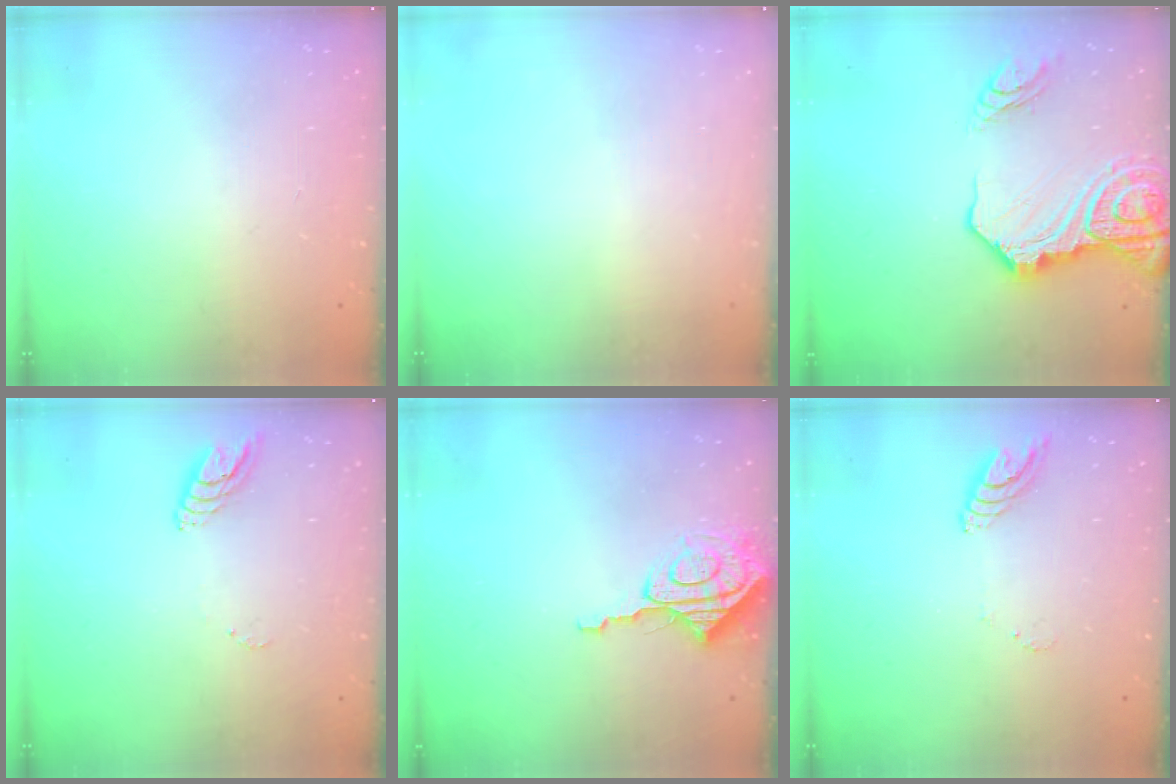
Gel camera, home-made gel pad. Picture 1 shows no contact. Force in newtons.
{"total": 0.0}
{"total": 19.6, "press": 19.5, "slide": 2.2}
{"total": 6.0, "press": 6.0, "slide": 0.5}
{"total": 8.8, "press": 8.8, "slide": 0.6}
{"total": 7.7, "press": 7.7, "slide": 0.7}